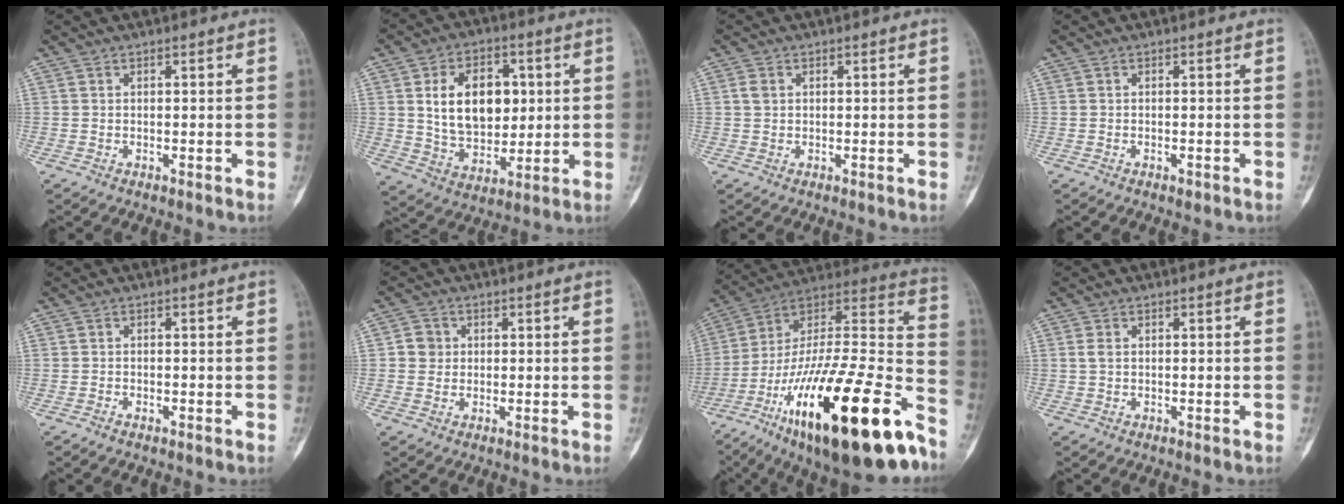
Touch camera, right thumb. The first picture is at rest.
{"total": 15.1, "force": [2.8, 10.2, 10.8], "torque": [-0.129, -0.009, 0.053]}
{"total": 1.6, "force": [0.4, 1.3, 0.9], "torque": [-0.018, 0.003, 0.008]}
{"total": 0.8, "force": [-0.4, 0.3, 0.5], "torque": [-0.008, 0.000, -0.007]}
{"total": 0.8, "force": [-0.5, 0.4, 0.4], "torque": [-0.009, 0.003, -0.011]}
{"total": 3.2, "force": [0.3, 3.0, 0.9], "torque": [0.006, 0.005, 0.002]}
{"total": 36.4, "force": [-19.2, 10.1, 29.2], "torque": [-0.437, 0.065, -0.314]}
{"total": 1.4, "force": [0.3, 0.9, 1.0], "torque": [-0.025, 0.002, 0.007]}